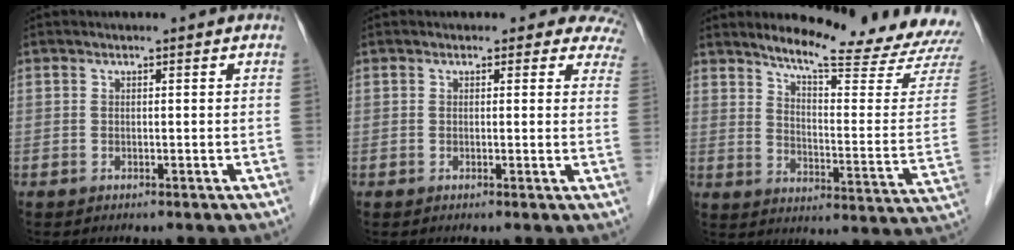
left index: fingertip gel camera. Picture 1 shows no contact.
{"total": 6.3, "force": [5.4, 3.1, 0.9], "torque": [0.031, -0.013, 0.021]}
{"total": 20.7, "force": [19.3, 0.6, 7.4], "torque": [-0.105, -0.110, 0.236]}